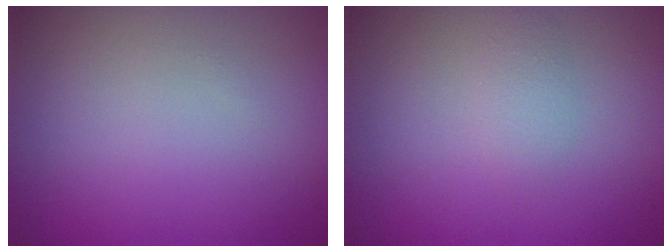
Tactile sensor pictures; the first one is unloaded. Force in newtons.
{"total": 1.2, "press": 1.2, "slide": 0.0}